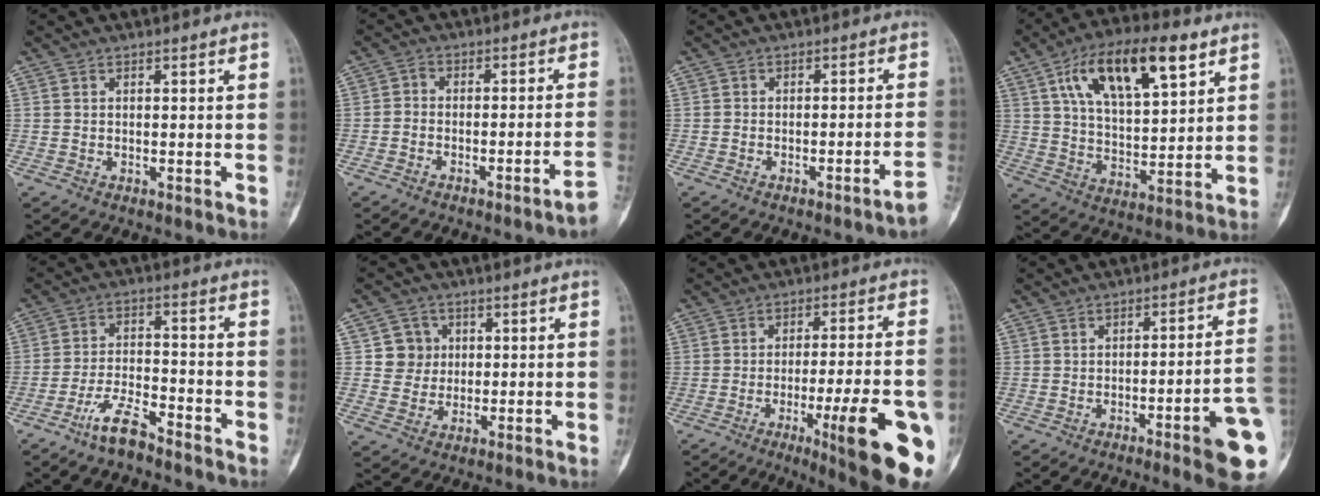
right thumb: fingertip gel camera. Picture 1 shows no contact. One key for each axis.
{"total": 5.0, "fx": -3.5, "fy": 0.3, "fz": 3.5, "tx": -0.048, "ty": 0.049, "tz": -0.053}
{"total": 3.6, "fx": -2.5, "fy": -0.5, "fz": 2.5, "tx": -0.030, "ty": 0.027, "tz": -0.037}
{"total": 18.5, "fx": 8.7, "fy": 7.8, "fz": 14.3, "tx": -0.211, "ty": -0.015, "tz": 0.152}
{"total": 7.3, "fx": -5.7, "fy": 2.1, "fz": 4.0, "tx": -0.078, "ty": 0.035, "tz": -0.110}
{"total": 5.7, "fx": 1.0, "fy": 5.5, "fz": 0.9, "tx": 0.024, "ty": 0.005, "tz": 0.014}
{"total": 19.0, "fx": -7.0, "fy": 3.2, "fz": 17.4, "tx": -0.190, "ty": 0.005, "tz": -0.089}
{"total": 13.1, "fx": -4.9, "fy": 1.6, "fz": 12.1, "tx": -0.122, "ty": 0.025, "tz": -0.062}